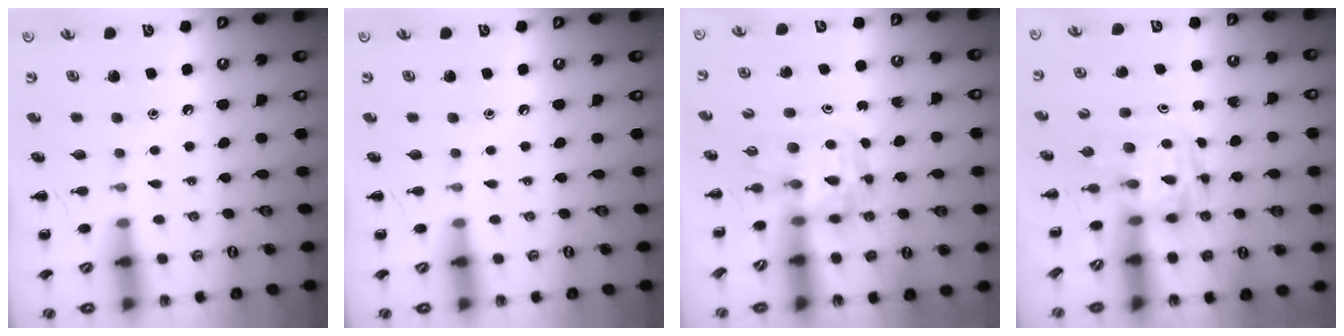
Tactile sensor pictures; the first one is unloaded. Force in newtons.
{"total": 0.0}
{"total": 3.6, "press": 3.5, "slide": 0.6}
{"total": 3.1, "press": 3.1, "slide": 0.5}